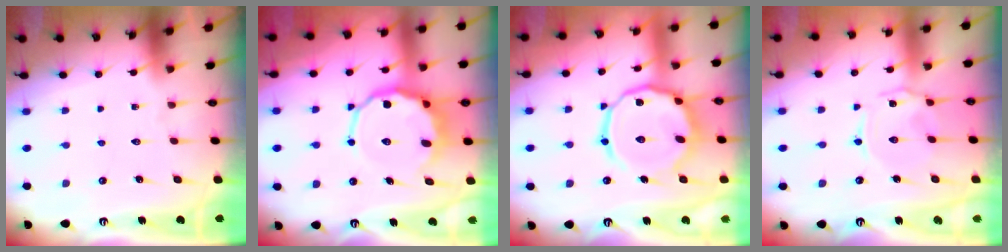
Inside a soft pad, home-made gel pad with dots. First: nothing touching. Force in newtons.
{"total": 10.1, "press": 9.5, "slide": 3.3}
{"total": 16.1, "press": 16.0, "slide": 1.3}
{"total": 1.7, "press": 1.7, "slide": 0.5}